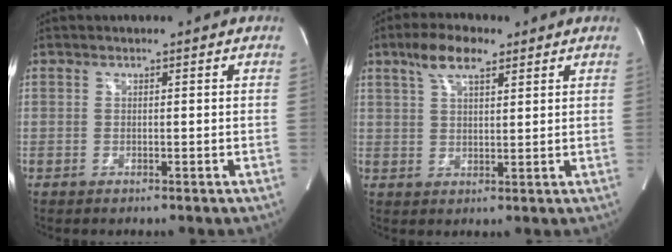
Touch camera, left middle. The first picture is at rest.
{"total": 6.4, "force": [4.1, 2.0, 4.5], "torque": [-0.092, 0.017, 0.077]}